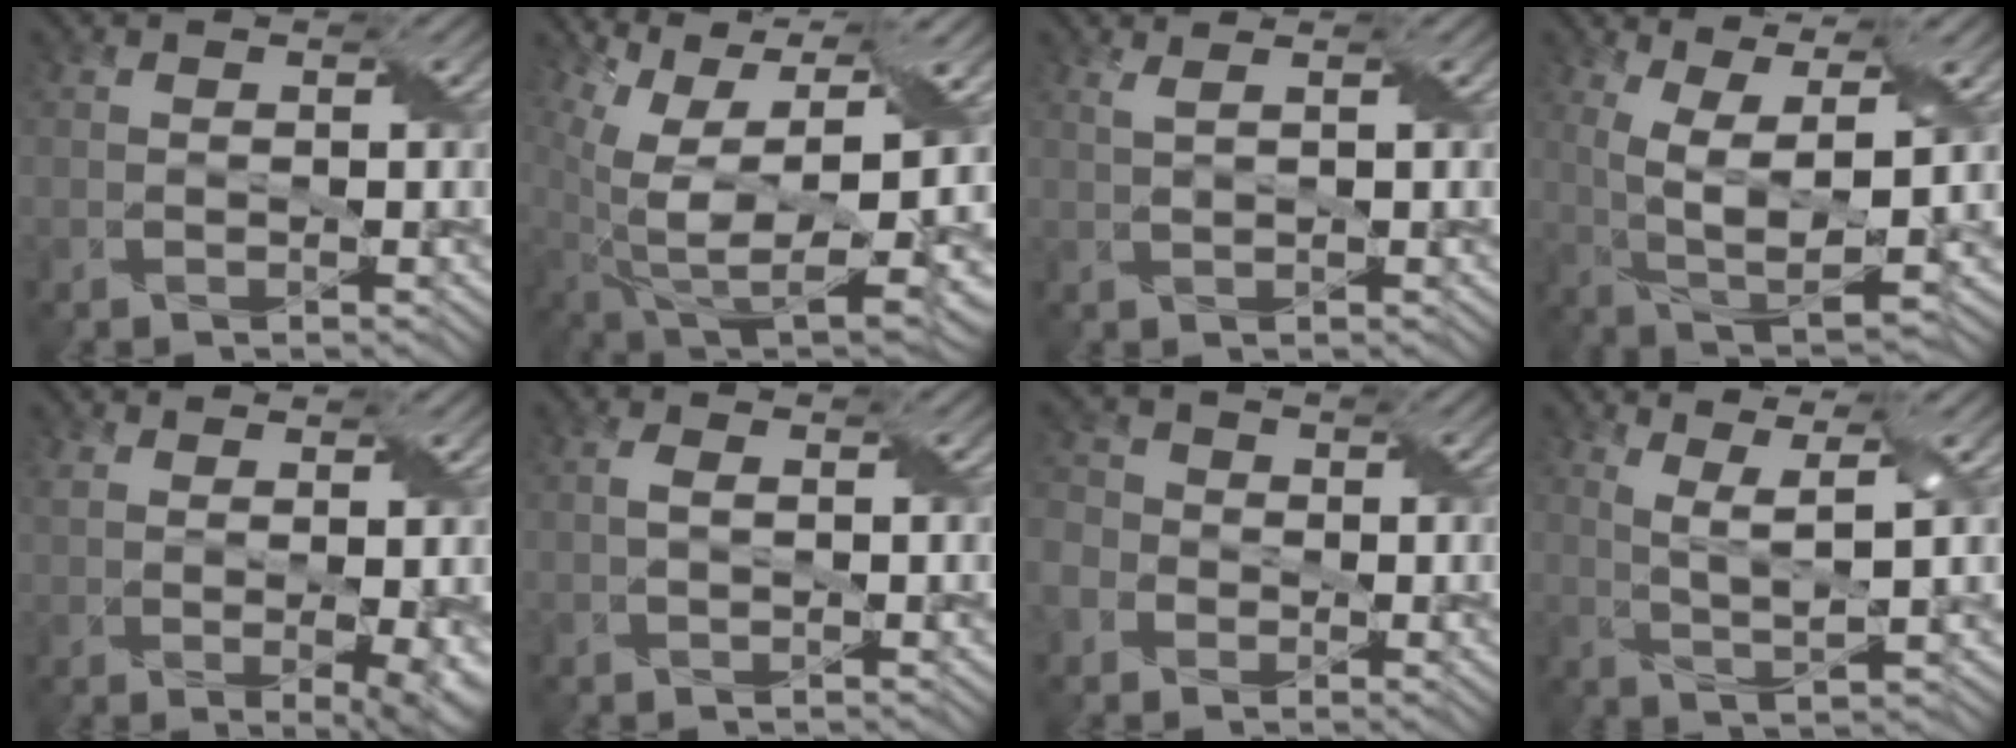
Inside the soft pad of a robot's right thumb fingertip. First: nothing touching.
{"total": 15.2, "force": [2.1, 7.9, 12.9], "torque": [-0.243, -0.014, 0.087]}
{"total": 1.6, "force": [1.1, 0.5, 1.1], "torque": [-0.019, 0.002, 0.007]}
{"total": 7.9, "force": [2.7, 2.6, 7.0], "torque": [-0.146, 0.002, 0.053]}
{"total": 6.7, "force": [1.9, 2.5, 5.9], "torque": [-0.073, 0.001, 0.040]}
{"total": 1.0, "force": [0.2, 0.5, 0.8], "torque": [-0.021, 0.004, 0.003]}
{"total": 5.1, "force": [-1.8, 4.5, 1.7], "torque": [-0.053, -0.007, -0.048]}
{"total": 4.8, "force": [2.6, 0.7, 4.0], "torque": [-0.091, 0.002, 0.054]}